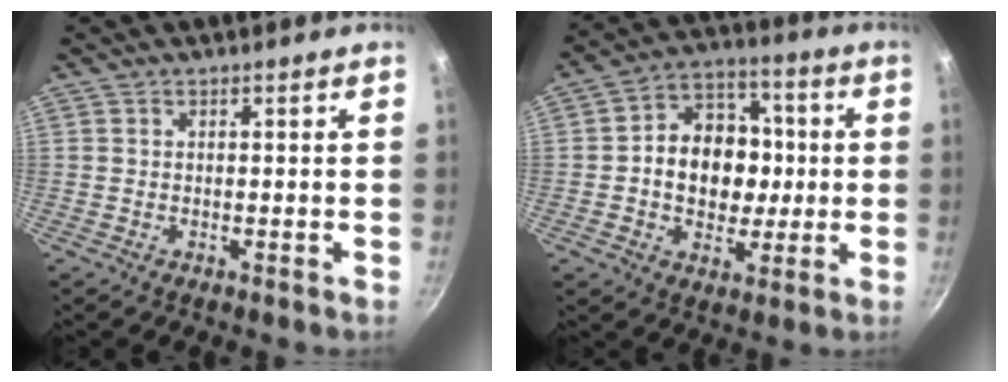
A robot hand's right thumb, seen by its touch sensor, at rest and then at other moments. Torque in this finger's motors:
{"motor_torque": [-0.85, 1.24, 0.34, -0.06, 0.12]}